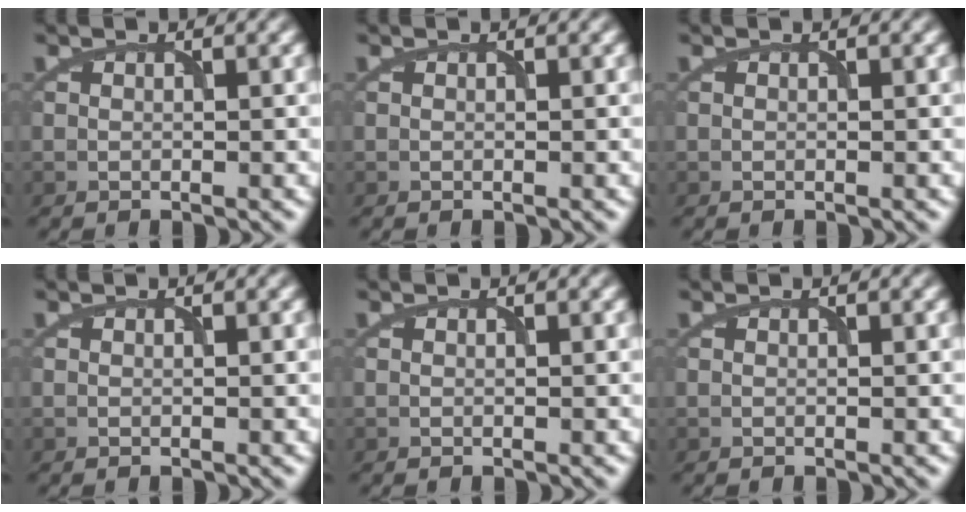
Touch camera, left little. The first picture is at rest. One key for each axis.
{"total": 0.0}
{"total": 0.0}
{"total": 0.0}
{"total": 0.0}
{"total": 0.0}